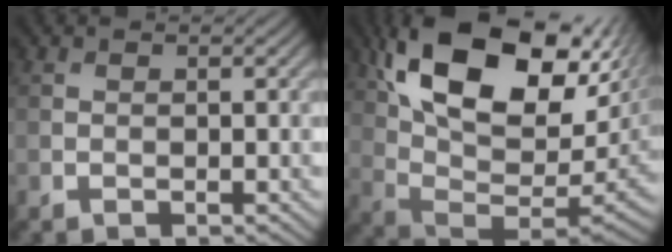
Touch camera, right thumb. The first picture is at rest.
{"total": 19.4, "force": [7.9, 9.5, 15.0], "torque": [-0.287, 0.029, 0.137]}